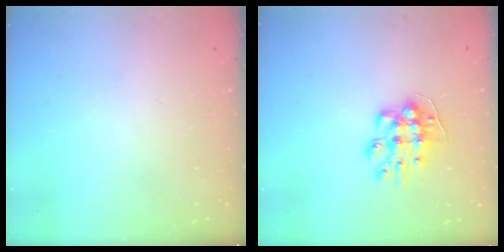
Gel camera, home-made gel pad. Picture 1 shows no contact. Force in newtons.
{"total": 10.5, "press": 10.5, "slide": 0.5}